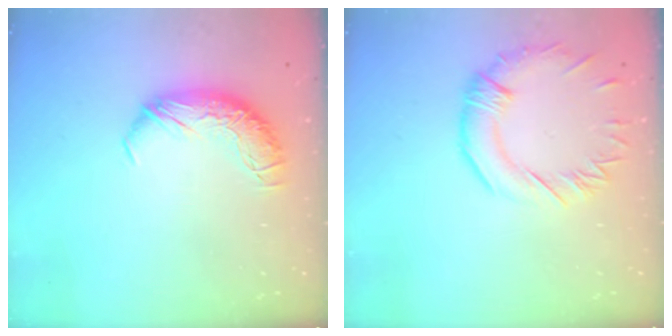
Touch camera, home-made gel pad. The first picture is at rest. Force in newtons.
{"total": 2.0, "press": 1.8, "slide": 1.0}